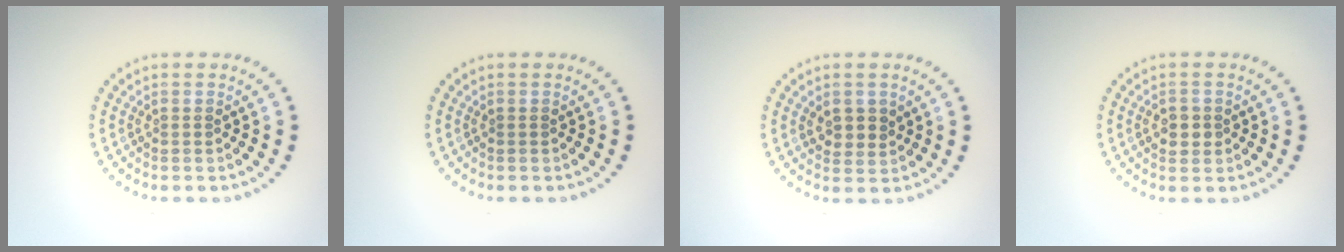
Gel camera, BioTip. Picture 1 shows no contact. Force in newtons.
{"total": 0.0}
{"total": 2.0, "press": 1.9, "slide": 0.7}
{"total": 1.9, "press": 1.8, "slide": 0.3}